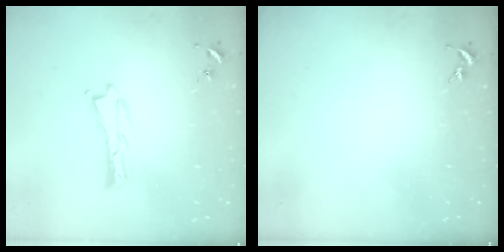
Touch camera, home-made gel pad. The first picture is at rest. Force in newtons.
{"total": 0.0}